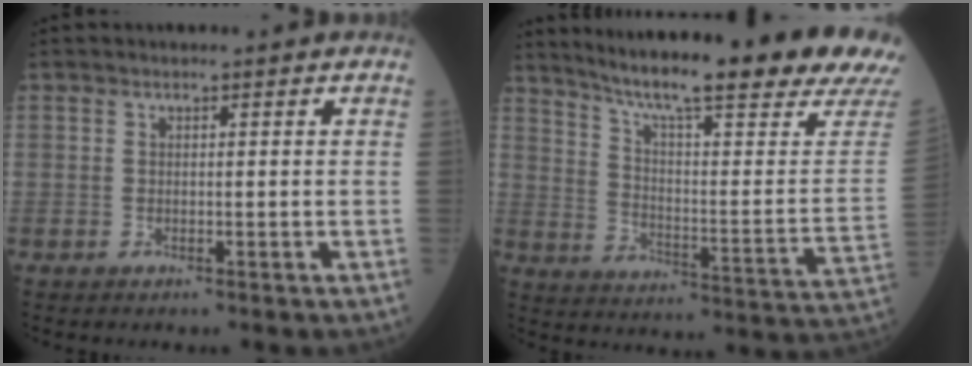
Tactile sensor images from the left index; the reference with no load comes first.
{"total": 26.7, "force": [21.8, 0.0, 15.3], "torque": [-0.237, -0.073, 0.292]}